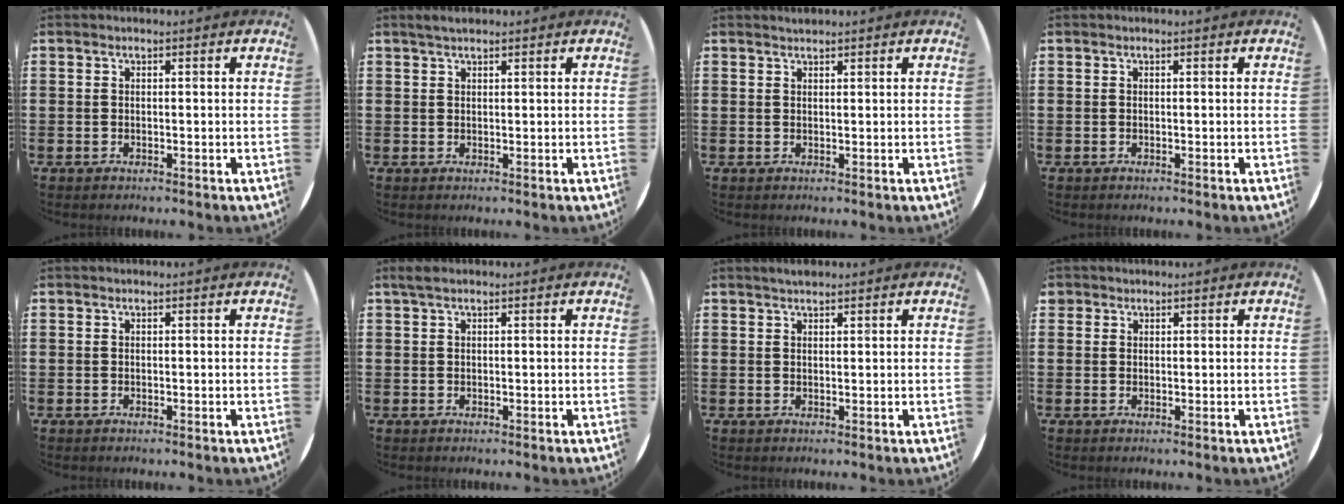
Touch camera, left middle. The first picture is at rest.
{"total": 1.3, "force": [1.1, 0.2, 0.5], "torque": [-0.010, 0.004, 0.020]}
{"total": 0.9, "force": [0.9, 0.0, 0.0], "torque": [0.001, 0.001, 0.017]}
{"total": 0.0}
{"total": 0.0}
{"total": 0.9, "force": [0.6, 0.2, 0.6], "torque": [-0.010, 0.004, 0.010]}
{"total": 1.3, "force": [1.2, 0.2, 0.3], "torque": [-0.006, 0.004, 0.022]}
{"total": 0.9, "force": [0.8, 0.5, -0.1], "torque": [0.002, 0.003, 0.015]}